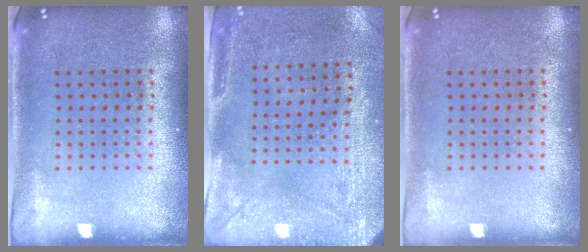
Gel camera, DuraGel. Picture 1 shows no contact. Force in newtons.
{"total": 3.0, "press": 2.3, "slide": 1.8}
{"total": 0.0}